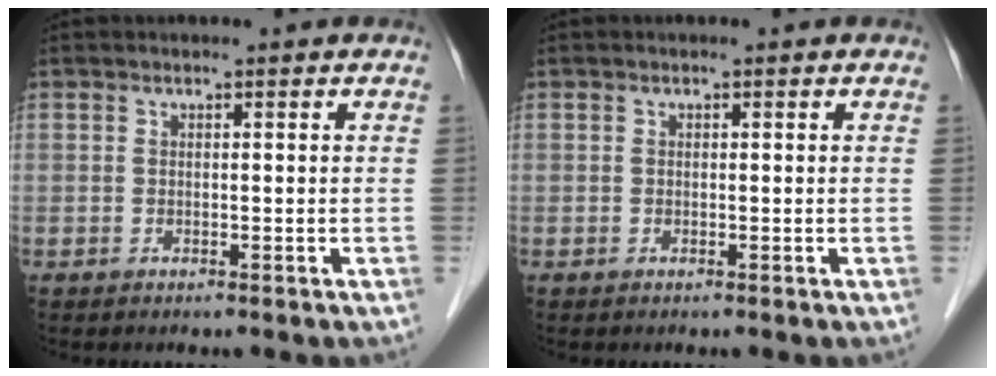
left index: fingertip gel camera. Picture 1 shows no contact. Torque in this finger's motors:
{"motor_torque": [-0.13, 0.30, 0.02, -0.01]}